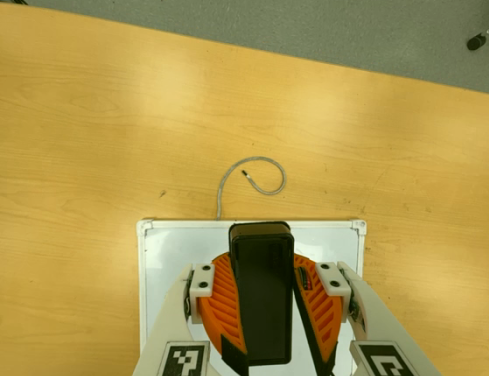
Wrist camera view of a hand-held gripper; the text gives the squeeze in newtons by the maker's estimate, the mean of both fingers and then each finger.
{"total": 11.2, "left": 10.7, "right": 11.7}